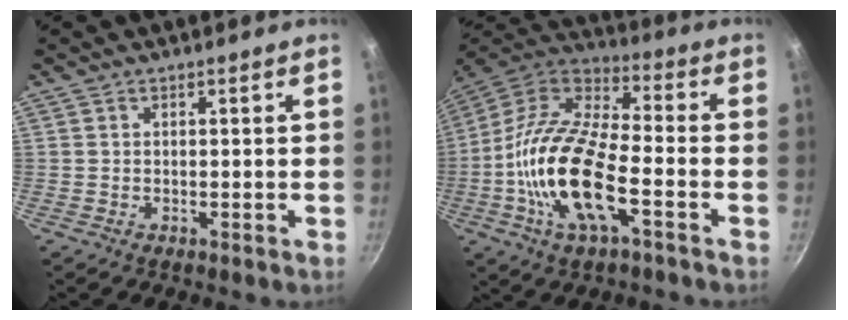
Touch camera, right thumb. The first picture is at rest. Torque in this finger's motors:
{"motor_torque": [0.01, 1.12, 2.13, -0.64, 0.66]}